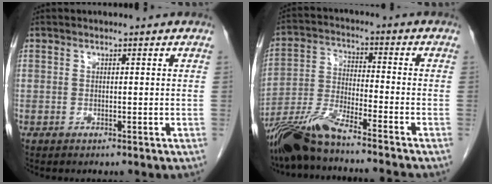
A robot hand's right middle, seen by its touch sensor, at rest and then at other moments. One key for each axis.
{"total": 10.7, "fx": -9.3, "fy": -0.7, "fz": 5.2, "tx": -0.107, "ty": -0.015, "tz": -0.178}